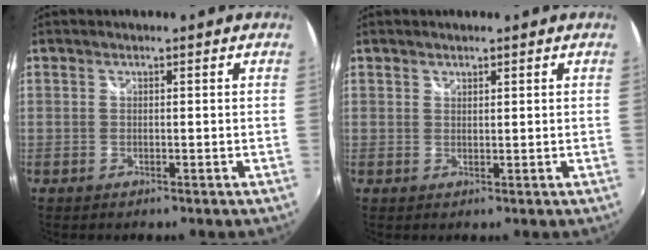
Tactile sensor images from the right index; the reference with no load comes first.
{"total": 0.9, "force": [0.8, 0.5, 0.2], "torque": [-0.001, 0.001, 0.012]}